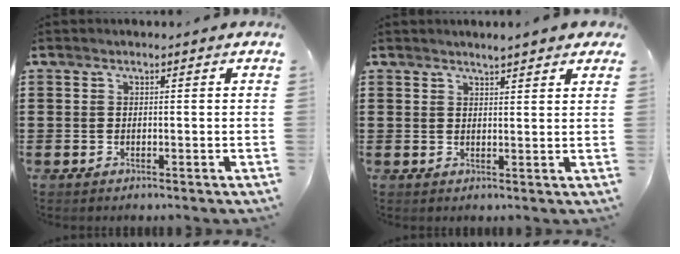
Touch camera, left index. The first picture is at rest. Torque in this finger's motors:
{"motor_torque": [0.96, -0.55, 0.45, 0.05]}